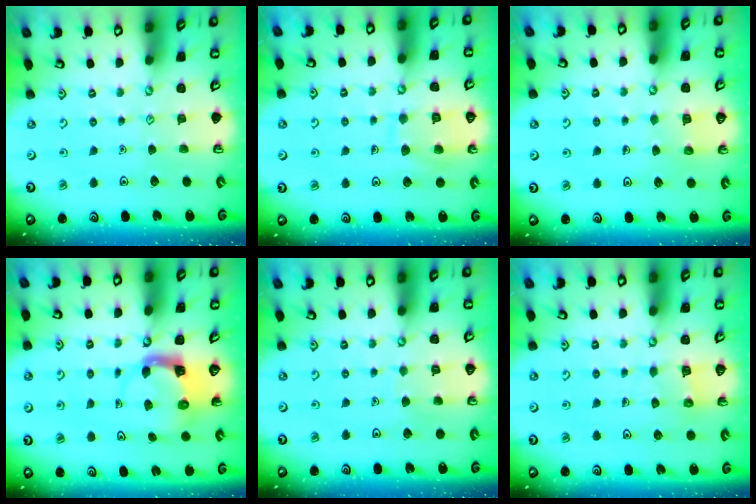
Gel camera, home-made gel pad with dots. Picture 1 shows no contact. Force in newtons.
{"total": 9.5, "press": 9.5, "slide": 0.8}
{"total": 3.8, "press": 3.8, "slide": 0.4}
{"total": 3.9, "press": 3.8, "slide": 0.4}
{"total": 4.7, "press": 4.7, "slide": 0.4}
{"total": 4.8, "press": 4.8, "slide": 0.3}